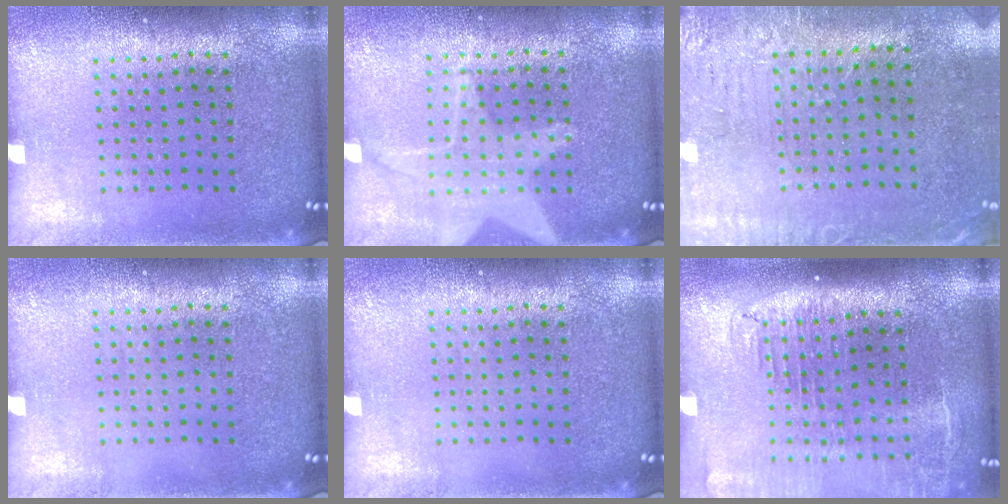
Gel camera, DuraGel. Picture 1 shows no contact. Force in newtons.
{"total": 1.3, "press": 1.3, "slide": 0.3}
{"total": 3.2, "press": 2.5, "slide": 2.1}
{"total": 0.0}
{"total": 0.0}
{"total": 2.2, "press": 1.8, "slide": 1.3}